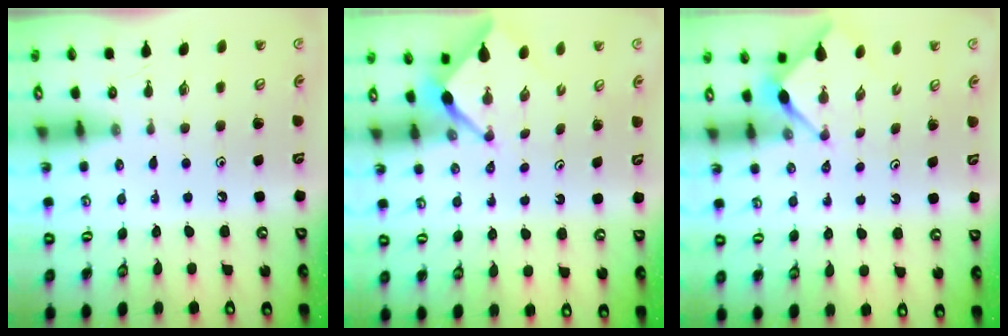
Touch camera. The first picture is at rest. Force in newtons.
{"total": 2.6, "press": 2.5, "slide": 0.3}
{"total": 2.9, "press": 2.9, "slide": 0.3}